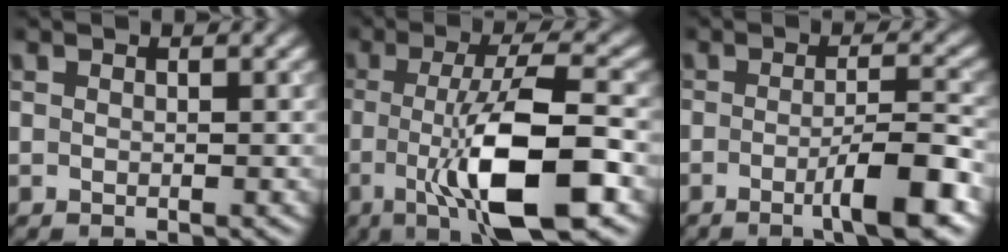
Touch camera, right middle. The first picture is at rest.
{"total": 10.2, "force": [-2.4, 2.5, 9.6], "torque": [-0.152, 0.001, -0.045]}
{"total": 5.6, "force": [-2.4, 0.9, 5.0], "torque": [-0.074, 0.002, -0.043]}